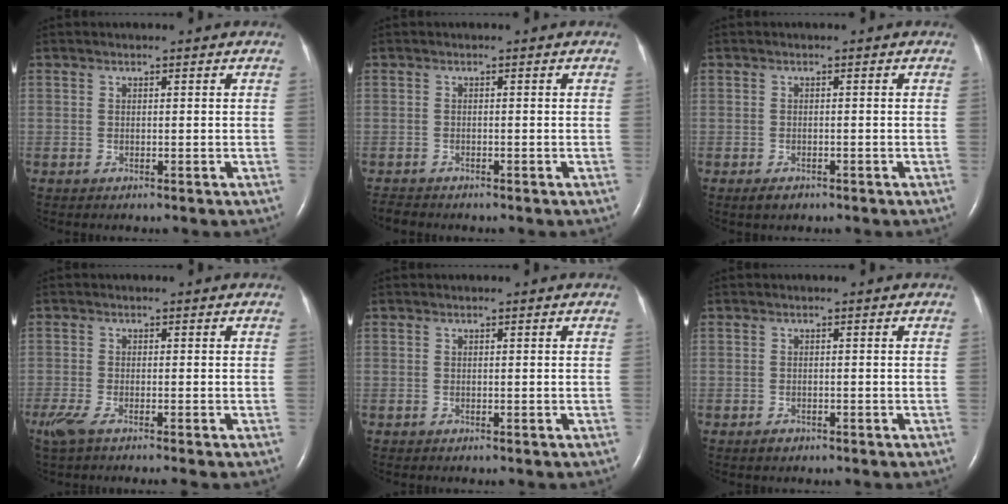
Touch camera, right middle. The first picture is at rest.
{"total": 1.4, "force": [-1.4, 0.2, 0.0], "torque": [-0.003, -0.006, -0.023]}
{"total": 1.7, "force": [-1.1, 0.9, 0.9], "torque": [-0.021, -0.001, -0.014]}
{"total": 4.4, "force": [-3.2, 0.3, 2.9], "torque": [-0.060, -0.013, -0.060]}
{"total": 0.0}
{"total": 1.1, "force": [-0.8, 0.7, 0.4], "torque": [-0.011, 0.000, -0.011]}